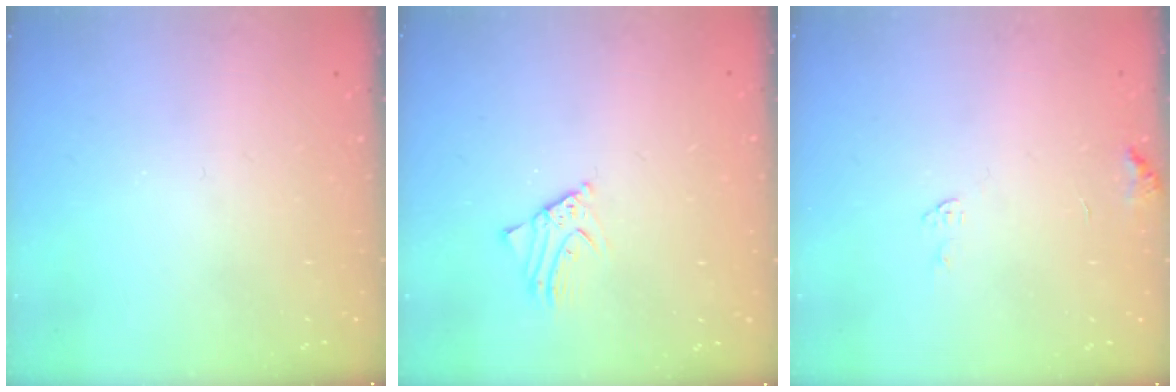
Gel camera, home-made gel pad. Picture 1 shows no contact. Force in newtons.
{"total": 2.2, "press": 2.2, "slide": 0.0}
{"total": 6.2, "press": 6.2, "slide": 0.5}